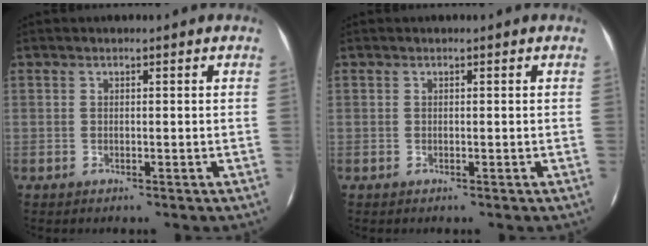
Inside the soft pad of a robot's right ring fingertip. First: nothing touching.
{"total": 0.0}